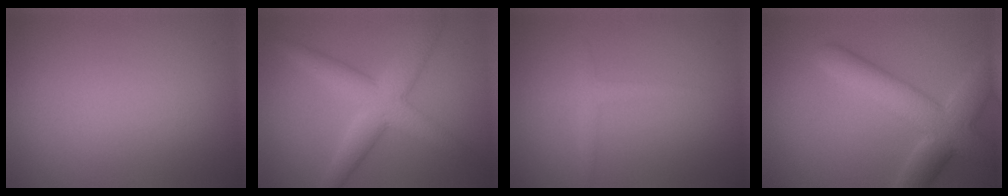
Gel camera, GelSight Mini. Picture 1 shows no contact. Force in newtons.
{"total": 5.4, "press": 5.4, "slide": 0.3}
{"total": 1.4, "press": 1.4, "slide": 0.1}
{"total": 5.6, "press": 5.6, "slide": 0.6}